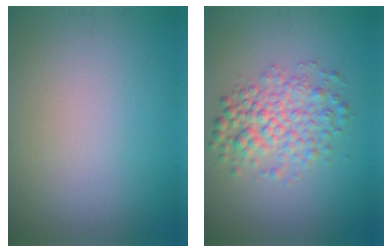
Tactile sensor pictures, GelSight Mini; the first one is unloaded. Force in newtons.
{"total": 4.3, "press": 4.3, "slide": 0.1}